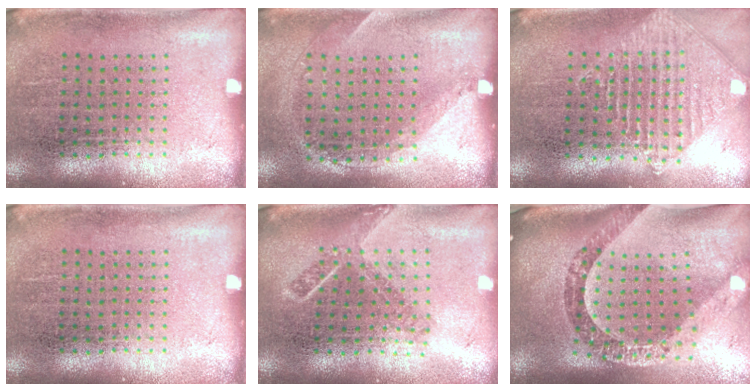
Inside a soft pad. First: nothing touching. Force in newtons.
{"total": 1.4, "press": 1.0, "slide": 1.0}
{"total": 1.3, "press": 1.2, "slide": 0.5}
{"total": 0.0}
{"total": 1.8, "press": 1.3, "slide": 1.2}
{"total": 2.6, "press": 2.0, "slide": 1.6}